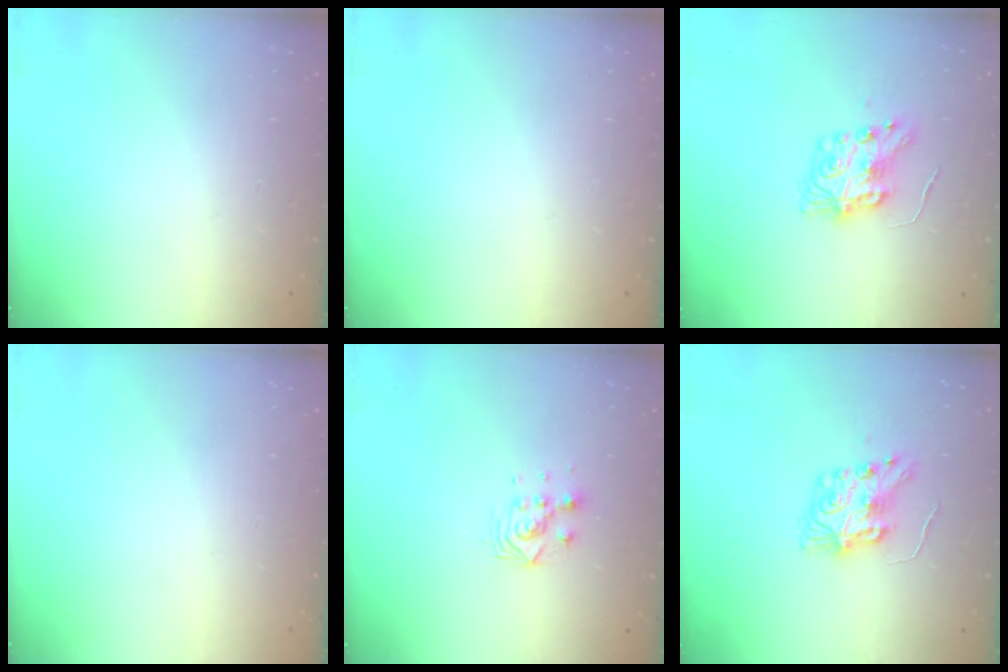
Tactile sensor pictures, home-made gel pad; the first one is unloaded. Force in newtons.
{"total": 0.0}
{"total": 8.1, "press": 8.1, "slide": 0.2}
{"total": 0.0}
{"total": 4.3, "press": 4.2, "slide": 0.3}
{"total": 8.5, "press": 8.5, "slide": 0.3}